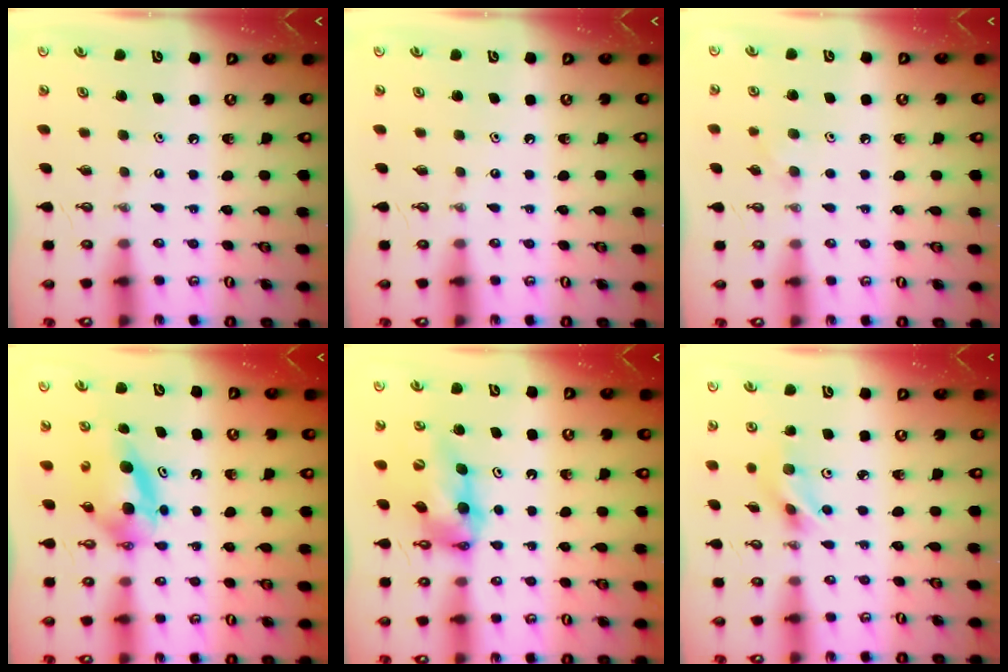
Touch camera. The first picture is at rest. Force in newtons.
{"total": 0.0}
{"total": 6.7, "press": 5.8, "slide": 3.4}
{"total": 6.0, "press": 5.9, "slide": 1.0}
{"total": 10.9, "press": 10.8, "slide": 1.0}
{"total": 6.0, "press": 4.4, "slide": 4.1}